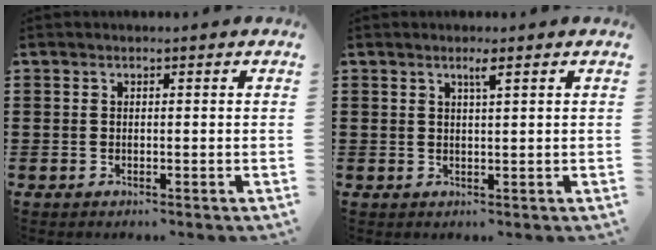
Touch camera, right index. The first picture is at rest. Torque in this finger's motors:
{"motor_torque": [0.01, 0.00, 0.00, 0.04]}